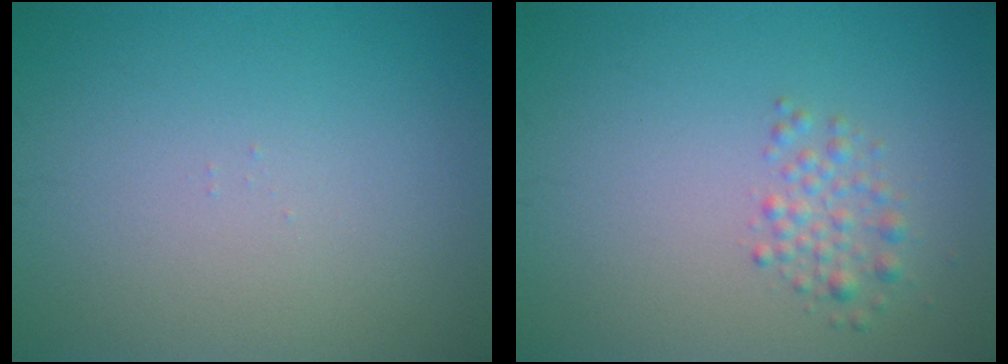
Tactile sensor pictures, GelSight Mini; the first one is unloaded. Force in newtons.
{"total": 1.7, "press": 1.7, "slide": 0.1}